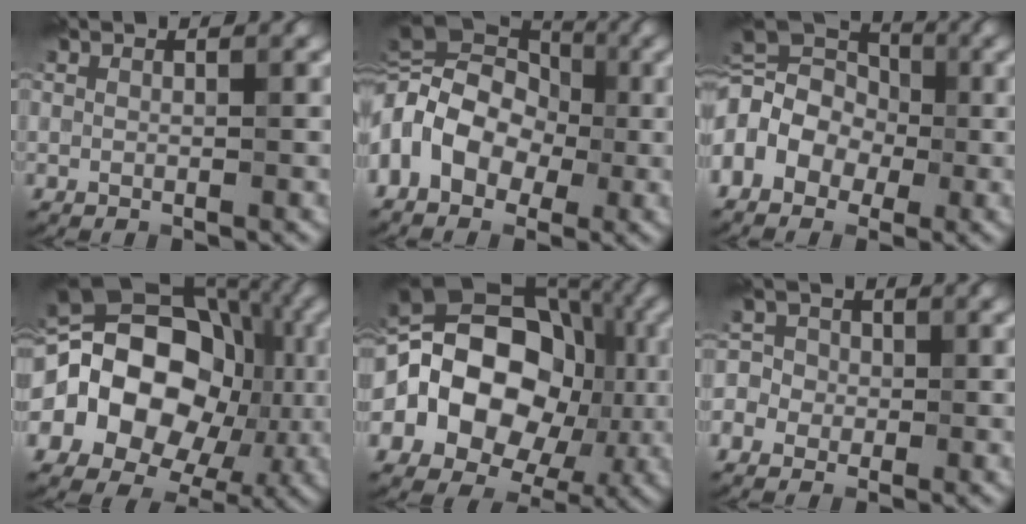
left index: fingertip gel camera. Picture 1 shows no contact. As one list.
[{"total": 13.0, "force": [-0.6, 9.9, 8.4], "torque": [-0.147, 0.026, -0.059]}, {"total": 8.2, "force": [-1.2, 6.2, 5.2], "torque": [-0.097, 0.016, -0.039]}, {"total": 16.9, "force": [-0.6, 12.9, 10.8], "torque": [-0.180, 0.025, -0.029]}, {"total": 15.0, "force": [-0.8, 11.2, 9.8], "torque": [-0.162, 0.023, -0.029]}, {"total": 4.3, "force": [-1.5, 3.8, 1.1], "torque": [-0.006, 0.013, -0.050]}]